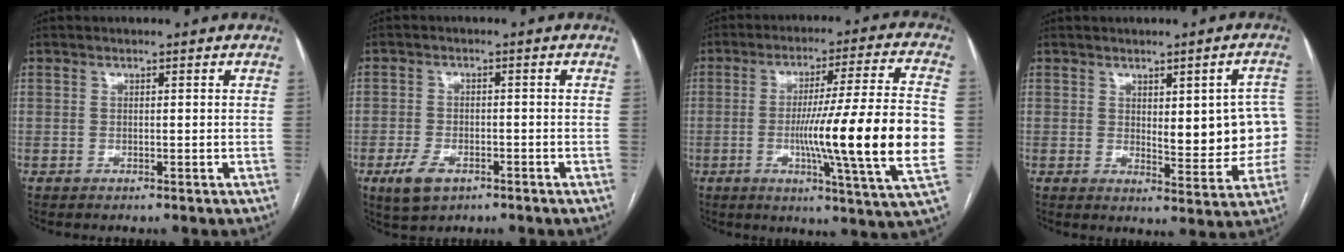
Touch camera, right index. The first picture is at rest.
{"total": 4.8, "force": [-2.7, 2.7, 2.9], "torque": [-0.061, -0.003, -0.044]}
{"total": 20.9, "force": [-2.8, -1.4, 20.6], "torque": [-0.281, -0.010, -0.050]}
{"total": 10.9, "force": [0.7, 3.4, 10.3], "torque": [-0.115, 0.008, 0.015]}